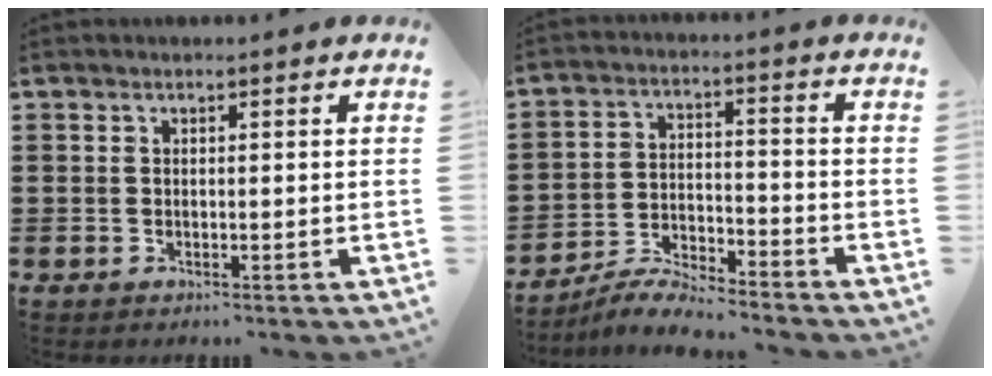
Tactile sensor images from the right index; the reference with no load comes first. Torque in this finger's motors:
{"motor_torque": [0.43, -0.51, -0.01, 0.00]}